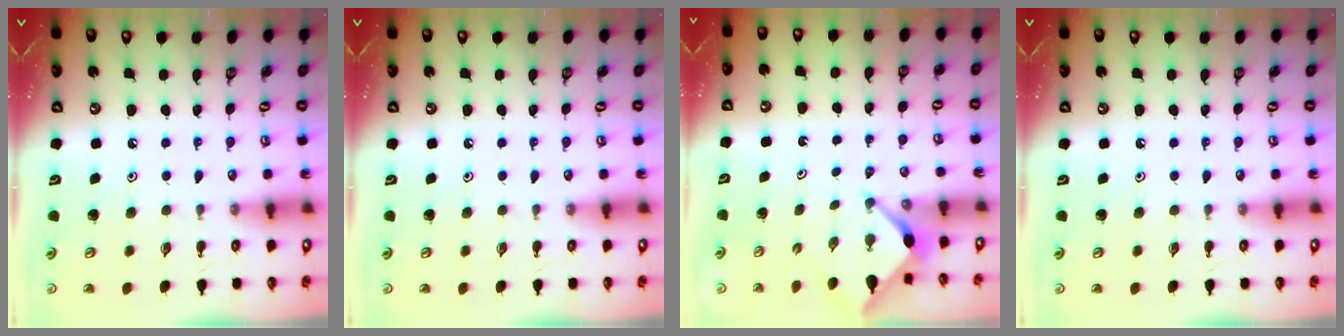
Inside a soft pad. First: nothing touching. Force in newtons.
{"total": 0.0}
{"total": 2.7, "press": 2.7, "slide": 0.3}
{"total": 0.0}